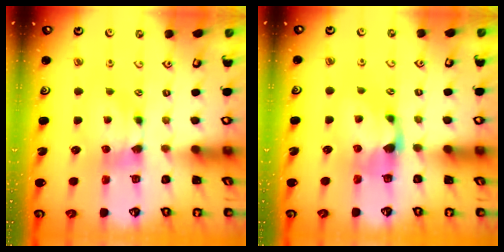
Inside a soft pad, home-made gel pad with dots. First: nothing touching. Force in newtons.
{"total": 1.6, "press": 1.2, "slide": 1.1}